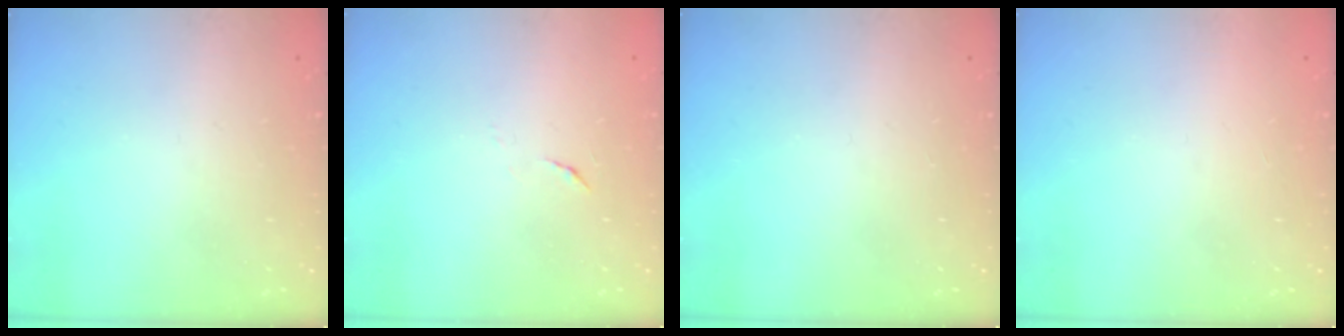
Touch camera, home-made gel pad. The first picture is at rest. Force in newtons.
{"total": 3.9, "press": 3.9, "slide": 0.4}
{"total": 0.0}
{"total": 1.6, "press": 1.6, "slide": 0.1}